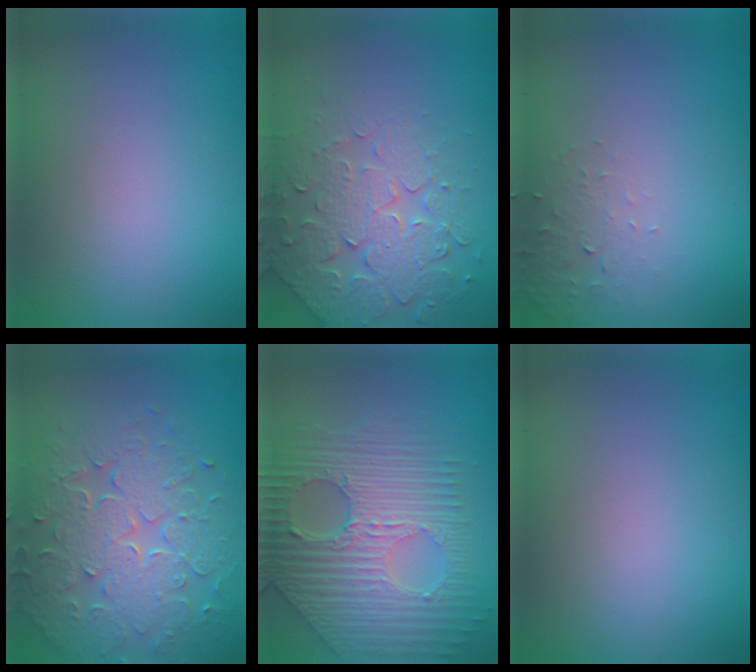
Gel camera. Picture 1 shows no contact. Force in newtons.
{"total": 4.7, "press": 4.6, "slide": 1.0}
{"total": 1.6, "press": 1.6, "slide": 0.4}
{"total": 8.3, "press": 6.0, "slide": 5.8}
{"total": 9.1, "press": 6.3, "slide": 6.6}
{"total": 0.0}